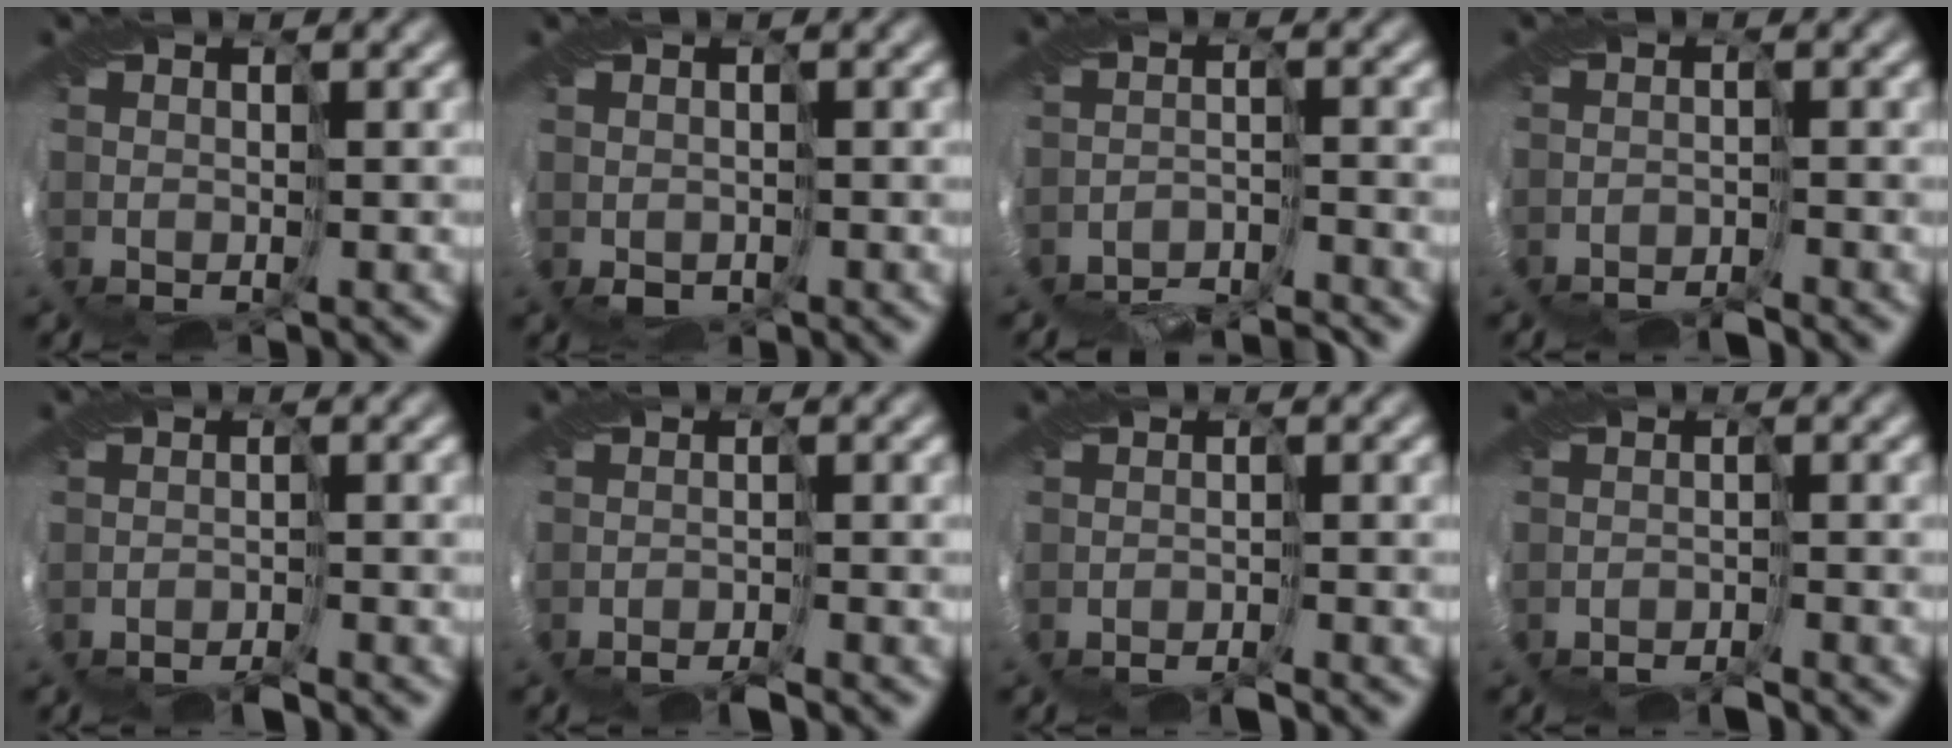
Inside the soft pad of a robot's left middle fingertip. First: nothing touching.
{"total": 1.1, "force": [-0.8, 0.8, -0.1], "torque": [0.001, -0.001, -0.009]}
{"total": 5.8, "force": [-5.8, 0.2, 0.1], "torque": [-0.009, -0.010, -0.105]}
{"total": 3.1, "force": [-3.1, 0.1, 0.1], "torque": [0.012, -0.002, -0.056]}
{"total": 2.6, "force": [-2.6, 0.0, 0.2], "torque": [0.010, -0.002, -0.049]}
{"total": 2.8, "force": [-2.7, 0.0, 0.5], "torque": [0.001, -0.001, -0.055]}
{"total": 2.5, "force": [-2.5, 0.1, 0.5], "torque": [0.008, 0.000, -0.044]}
{"total": 3.0, "force": [-3.0, 0.2, 0.3], "torque": [0.011, -0.002, -0.052]}